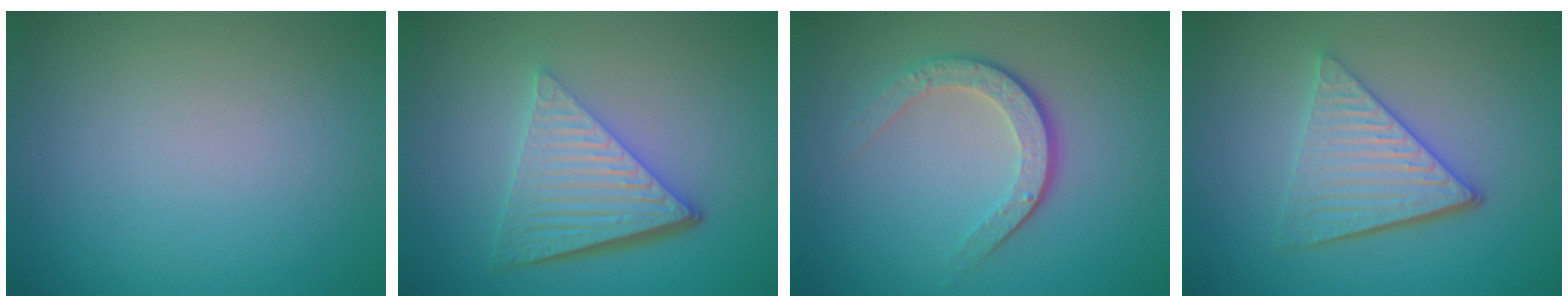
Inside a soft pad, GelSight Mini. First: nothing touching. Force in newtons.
{"total": 6.6, "press": 4.3, "slide": 4.9}
{"total": 3.6, "press": 2.5, "slide": 2.6}
{"total": 4.9, "press": 3.7, "slide": 3.3}